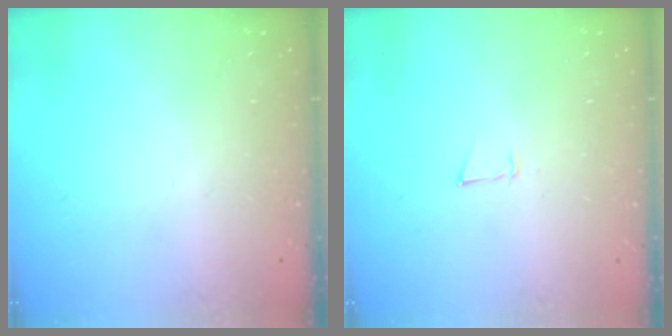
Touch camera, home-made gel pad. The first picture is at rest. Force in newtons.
{"total": 3.3, "press": 3.3, "slide": 0.6}